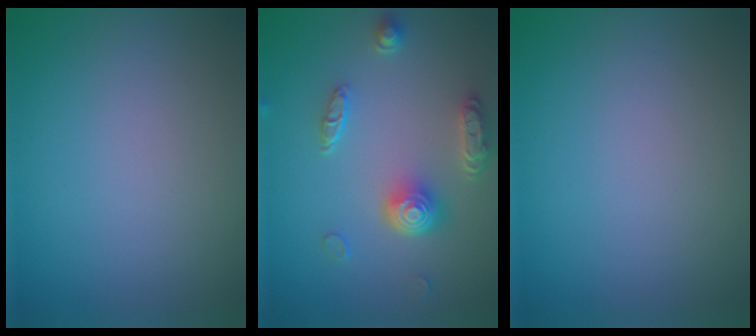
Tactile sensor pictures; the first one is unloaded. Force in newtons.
{"total": 4.5, "press": 3.5, "slide": 2.9}
{"total": 0.0}